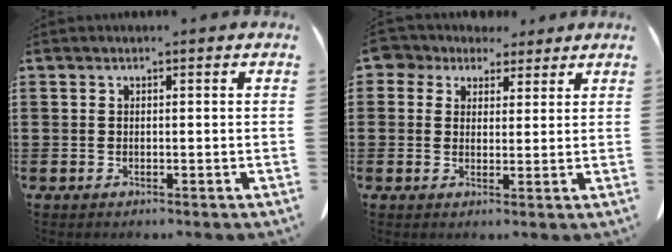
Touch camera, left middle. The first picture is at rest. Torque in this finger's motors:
{"motor_torque": [-0.26, 0.10, 0.10, 0.00]}